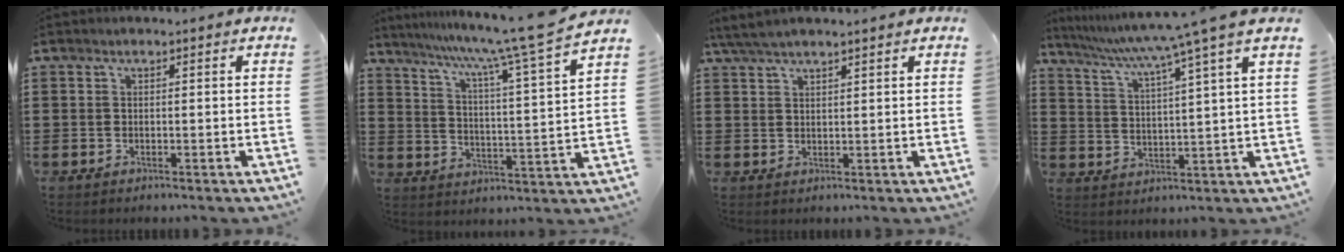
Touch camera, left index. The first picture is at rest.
{"total": 9.4, "force": [7.9, -1.5, 5.0], "torque": [-0.109, -0.058, 0.121]}
{"total": 3.1, "force": [2.7, 0.3, 1.6], "torque": [-0.038, 0.002, 0.051]}
{"total": 6.7, "force": [5.1, -1.4, 4.2], "torque": [-0.101, -0.039, 0.078]}